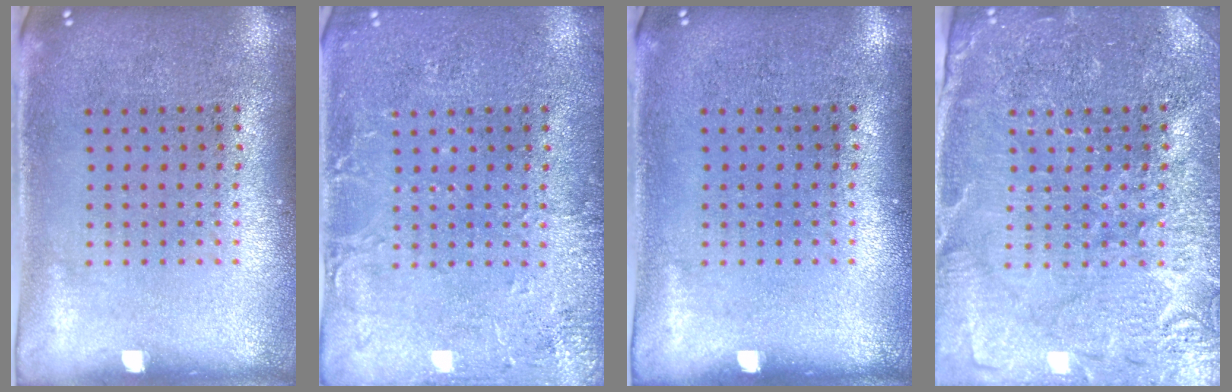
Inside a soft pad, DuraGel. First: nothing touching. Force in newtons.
{"total": 2.8, "press": 2.8, "slide": 0.4}
{"total": 0.0}
{"total": 3.7, "press": 3.6, "slide": 0.9}